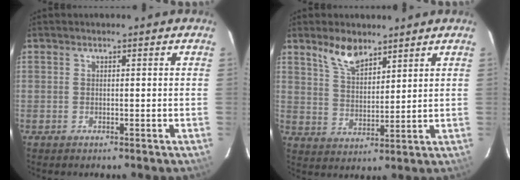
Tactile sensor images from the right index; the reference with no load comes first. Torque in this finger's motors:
{"motor_torque": [0.39, 0.39, 0.23, 0.03]}